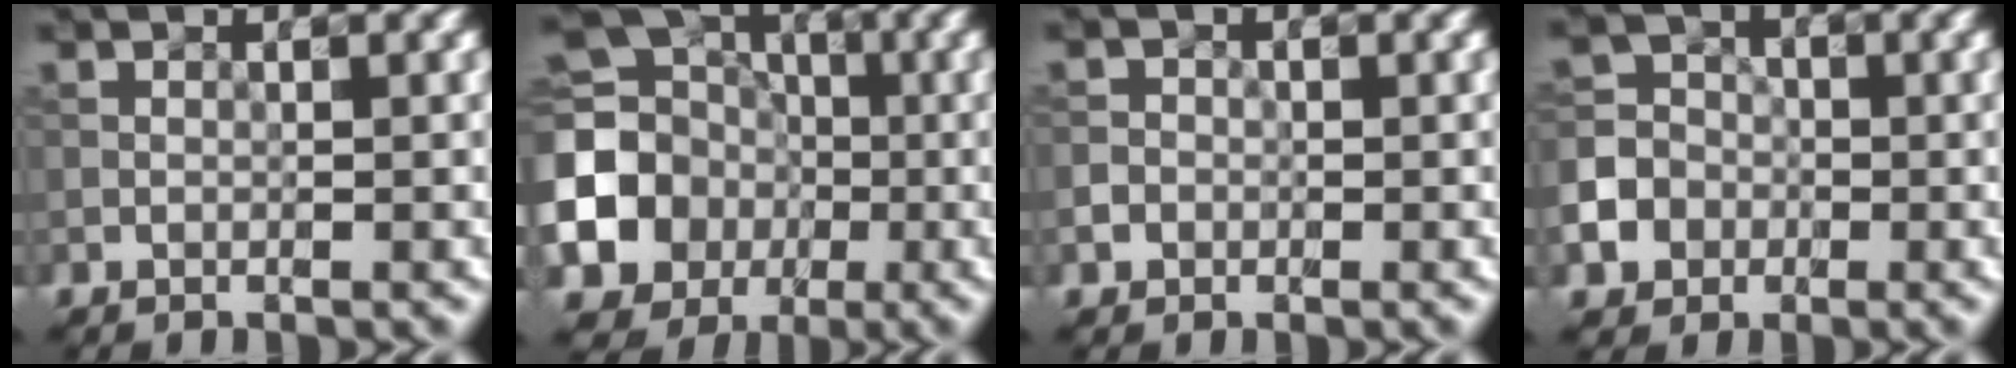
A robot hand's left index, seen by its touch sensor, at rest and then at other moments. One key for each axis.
{"total": 15.4, "fx": -2.6, "fy": 14.0, "fz": 5.9, "tx": -0.159, "ty": -0.013, "tz": -0.080}
{"total": 1.8, "fx": -0.7, "fy": 1.7, "fz": 0.4, "tx": 0.003, "ty": 0.009, "tz": -0.022}
{"total": 7.4, "fx": -3.6, "fy": 6.2, "fz": 1.7, "tx": -0.042, "ty": -0.017, "tz": -0.075}